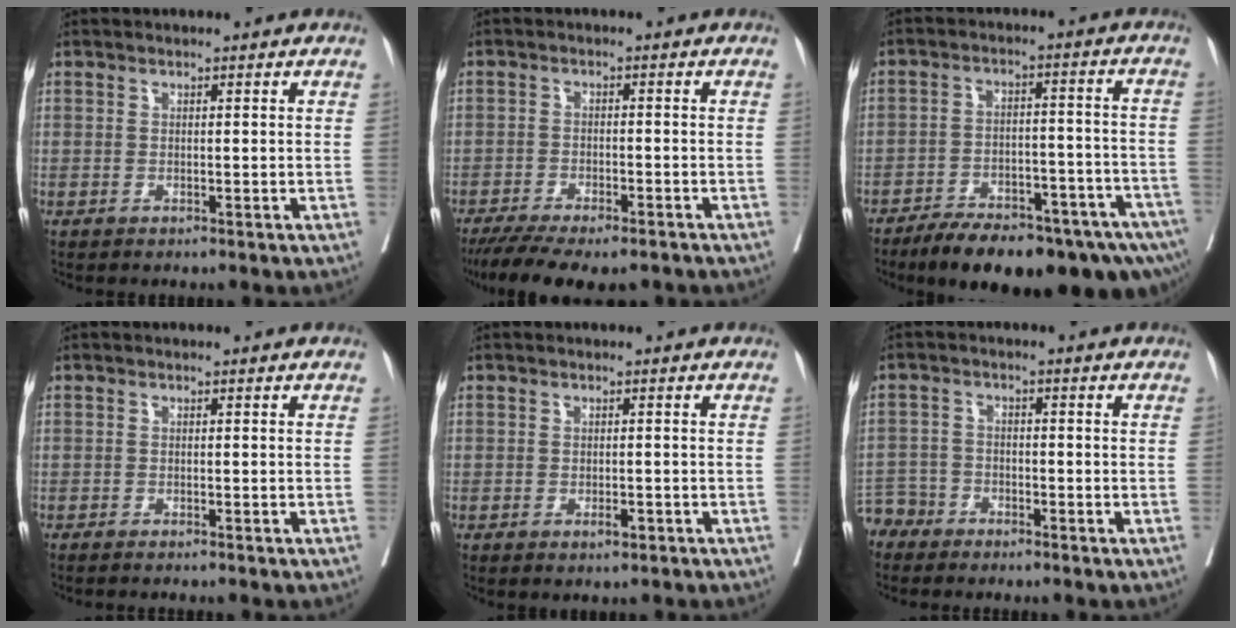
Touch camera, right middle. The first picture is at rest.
{"total": 13.1, "force": [-10.6, 3.5, 6.8], "torque": [-0.127, -0.020, -0.156]}
{"total": 19.5, "force": [-14.3, 5.0, 12.4], "torque": [-0.126, 0.019, -0.199]}
{"total": 1.9, "force": [-1.7, -0.1, 0.9], "torque": [-0.010, 0.001, -0.021]}
{"total": 1.5, "force": [-0.9, 0.5, 1.1], "torque": [-0.021, -0.002, -0.011]}
{"total": 4.4, "force": [-3.8, 2.1, -0.6], "torque": [0.019, 0.000, -0.079]}